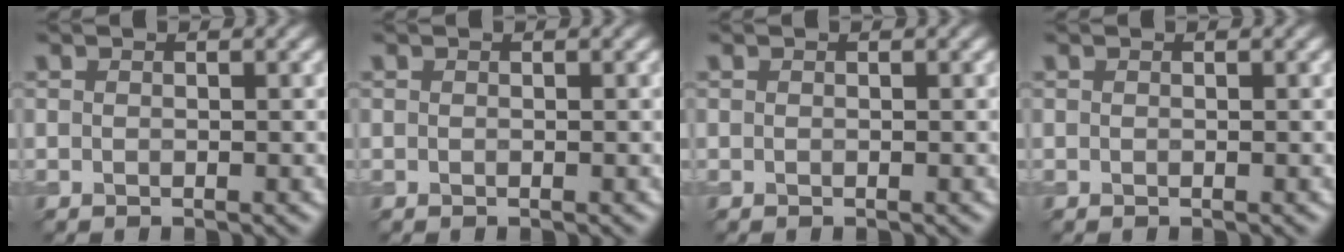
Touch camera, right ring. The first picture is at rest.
{"total": 0.0}
{"total": 0.0}
{"total": 0.0}